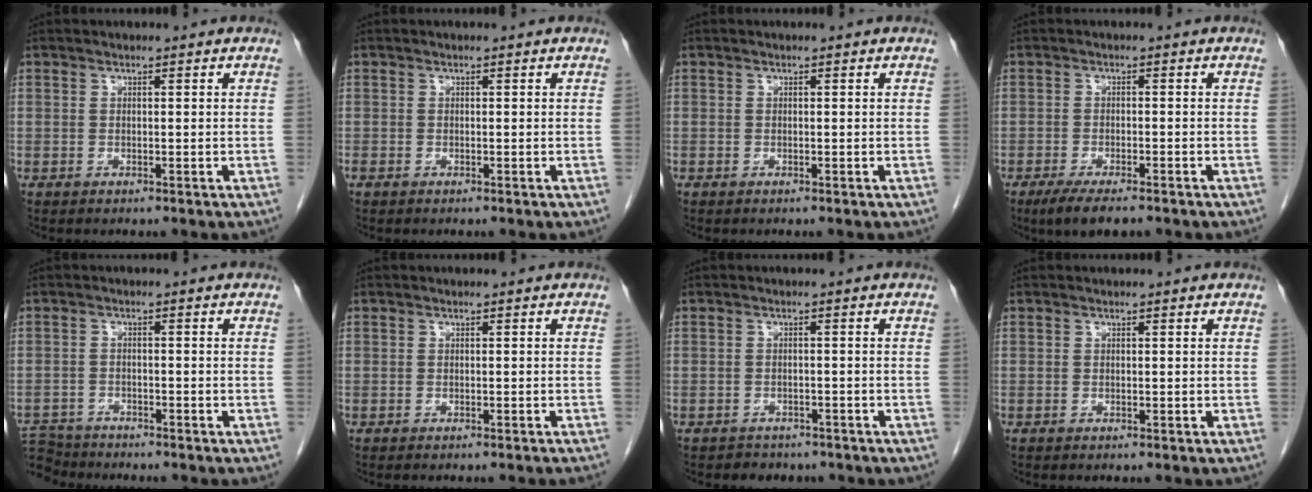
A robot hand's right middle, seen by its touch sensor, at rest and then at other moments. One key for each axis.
{"total": 0.0}
{"total": 0.0}
{"total": 5.6, "fx": -4.1, "fy": 1.2, "fz": 3.6, "tx": -0.064, "ty": -0.013, "tz": -0.064}
{"total": 6.3, "fx": -6.1, "fy": 1.7, "fz": 0.1, "tx": -0.006, "ty": 0.000, "tz": -0.110}
{"total": 2.0, "fx": -1.8, "fy": -0.3, "fz": 0.9, "tx": -0.009, "ty": 0.006, "tz": -0.022}
{"total": 3.5, "fx": -2.9, "fy": 1.9, "fz": 0.3, "tx": -0.017, "ty": 0.004, "tz": -0.036}
{"total": 0.0}